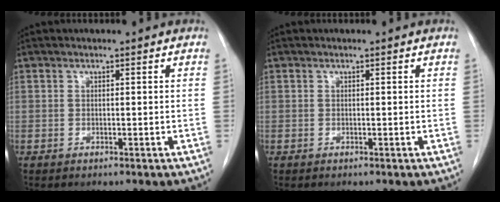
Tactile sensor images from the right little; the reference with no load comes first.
{"total": 0.0}